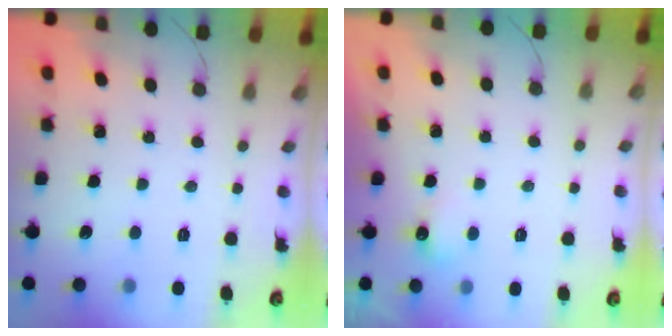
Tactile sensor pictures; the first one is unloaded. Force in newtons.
{"total": 3.4, "press": 3.3, "slide": 0.8}